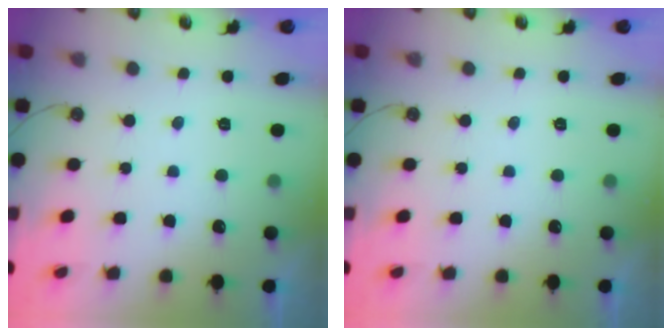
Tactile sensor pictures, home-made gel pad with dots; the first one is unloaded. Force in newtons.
{"total": 0.0}